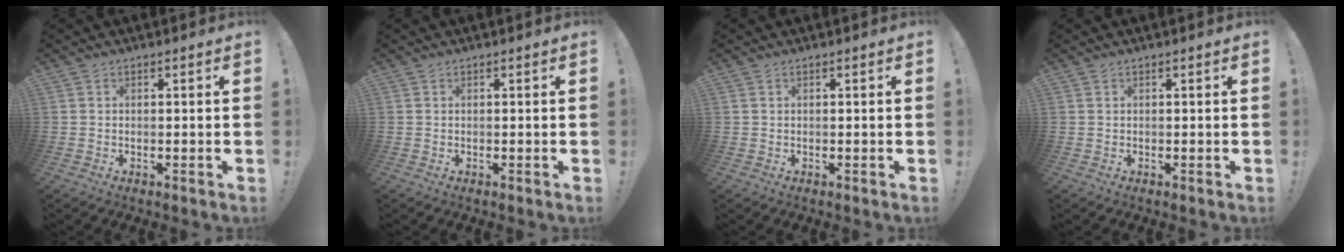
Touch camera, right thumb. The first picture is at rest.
{"total": 0.0}
{"total": 0.0}
{"total": 0.0}